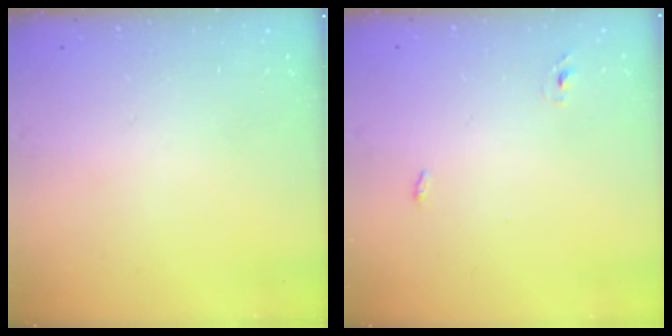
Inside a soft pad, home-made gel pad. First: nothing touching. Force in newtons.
{"total": 2.7, "press": 2.6, "slide": 0.9}